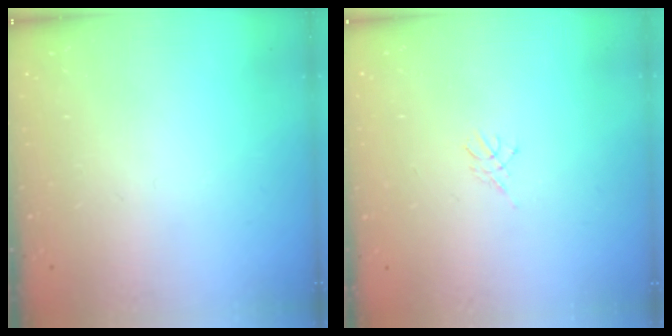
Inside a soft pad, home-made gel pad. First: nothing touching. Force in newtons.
{"total": 3.0, "press": 2.9, "slide": 0.6}